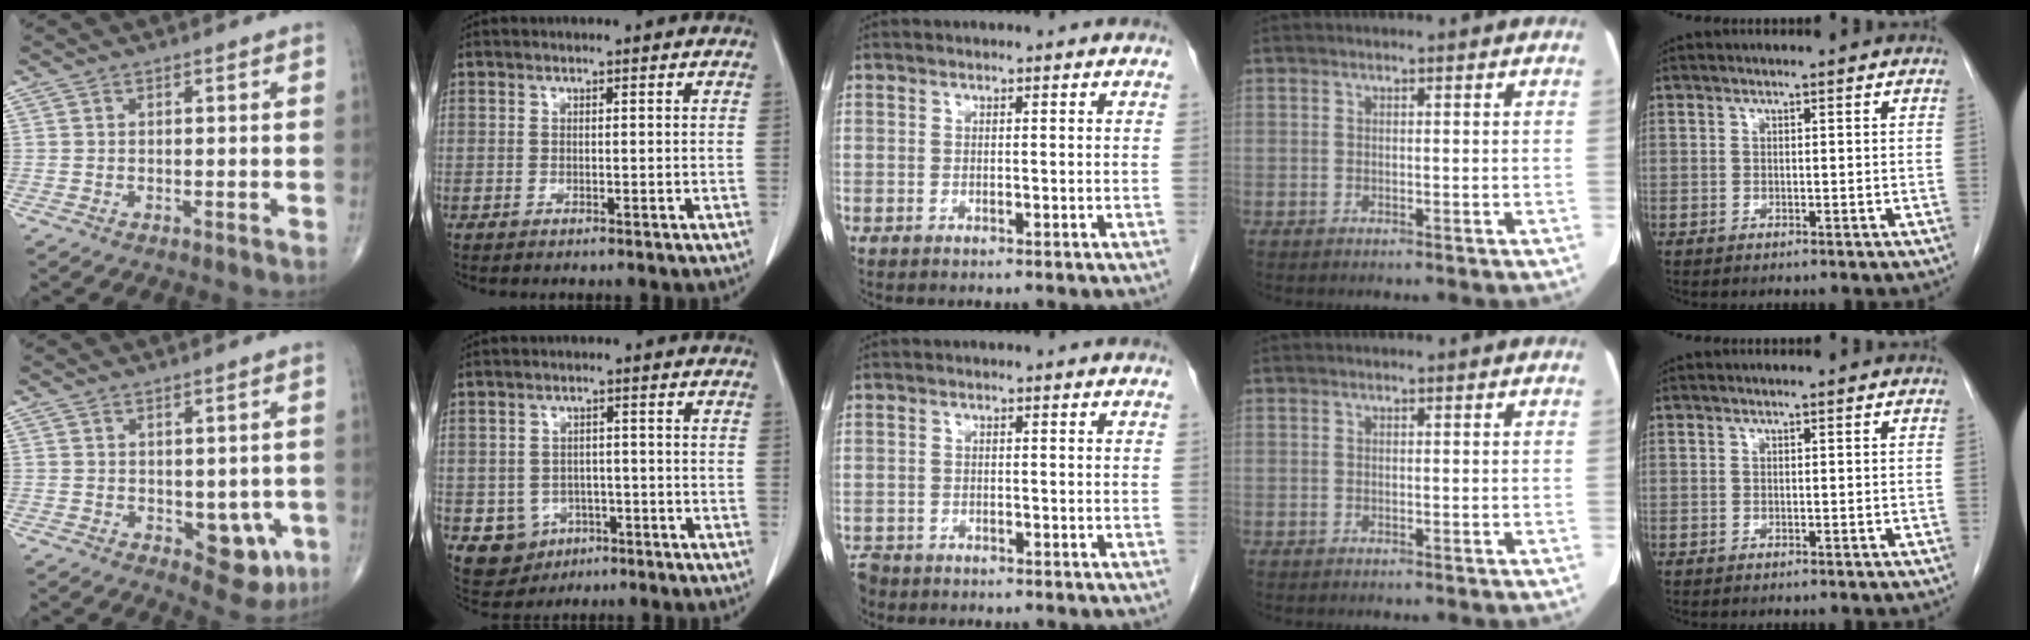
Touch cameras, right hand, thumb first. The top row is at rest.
{"thumb": {"total": 7.6, "force": [-1.7, 4.5, 5.9], "torque": [-0.033, -0.008, -0.011]}, "index": {"total": 7.3, "force": [-2.9, 6.4, 2.0], "torque": [-0.038, 0.009, -0.029]}, "middle": {"total": 2.9, "force": [-2.5, 1.4, 0.3], "torque": [-0.010, -0.003, -0.045]}}